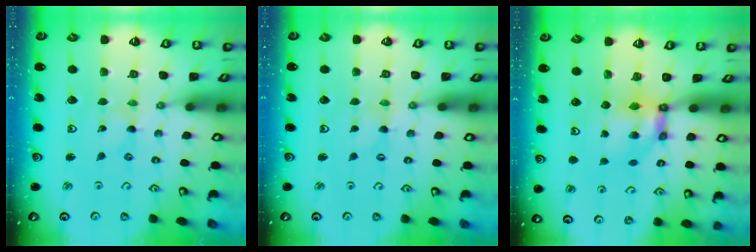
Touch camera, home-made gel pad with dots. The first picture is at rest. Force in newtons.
{"total": 0.0}
{"total": 6.7, "press": 6.7, "slide": 0.6}